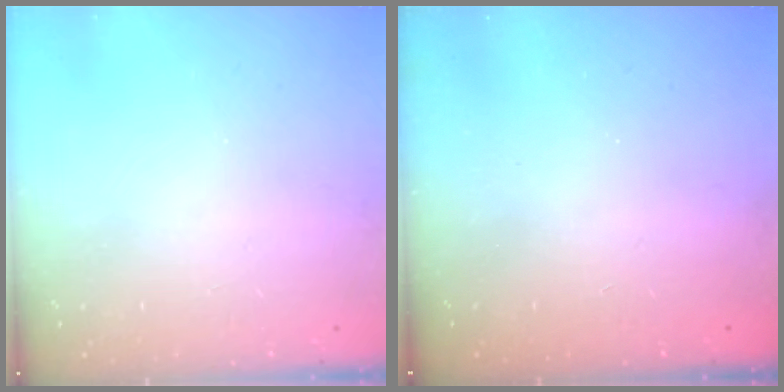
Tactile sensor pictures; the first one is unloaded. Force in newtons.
{"total": 2.3, "press": 2.2, "slide": 0.7}